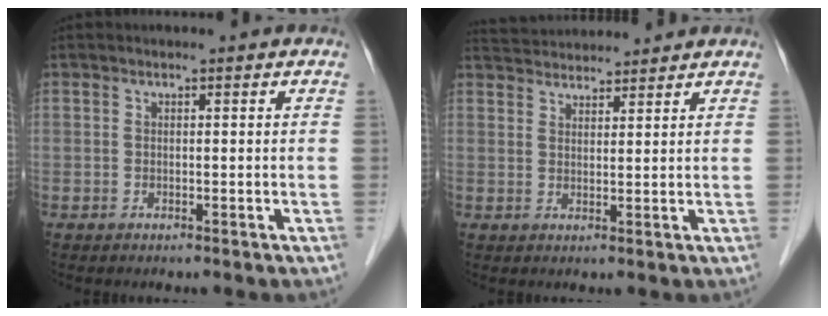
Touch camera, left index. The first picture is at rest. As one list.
[{"total": 7.8, "force": [7.6, 0.8, 1.5], "torque": [-0.033, 0.036, 0.122]}]